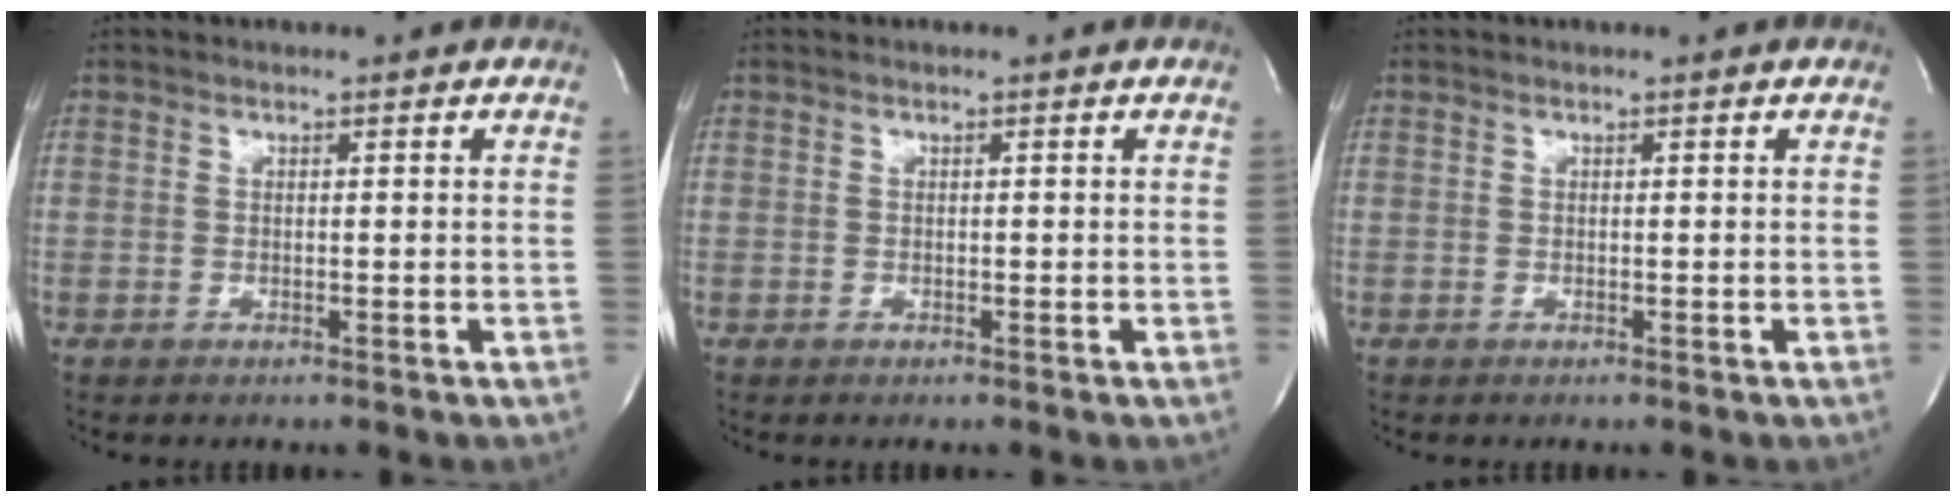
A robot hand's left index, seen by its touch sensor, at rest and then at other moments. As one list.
[{"total": 0.0}, {"total": 0.0}]